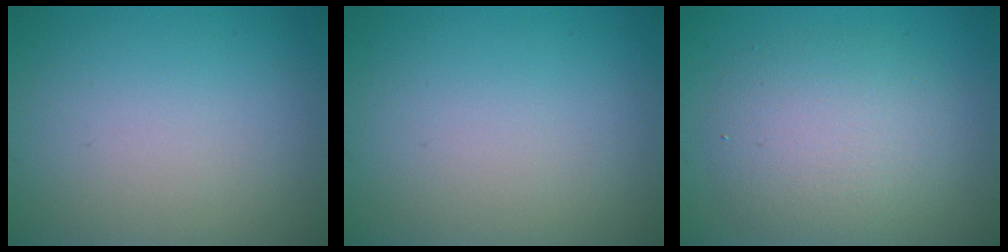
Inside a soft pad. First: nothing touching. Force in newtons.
{"total": 0.0}
{"total": 4.8, "press": 4.8, "slide": 0.1}